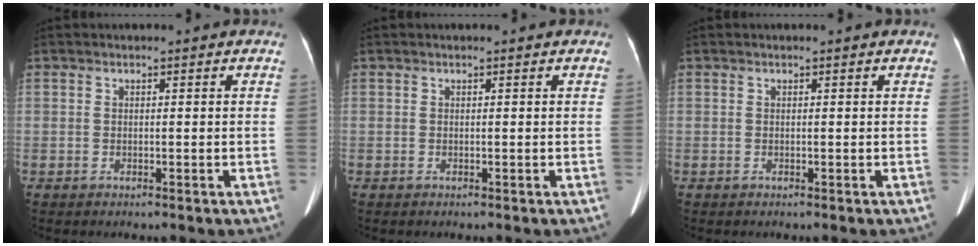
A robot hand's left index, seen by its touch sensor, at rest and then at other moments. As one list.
[{"total": 0.0}, {"total": 0.0}]